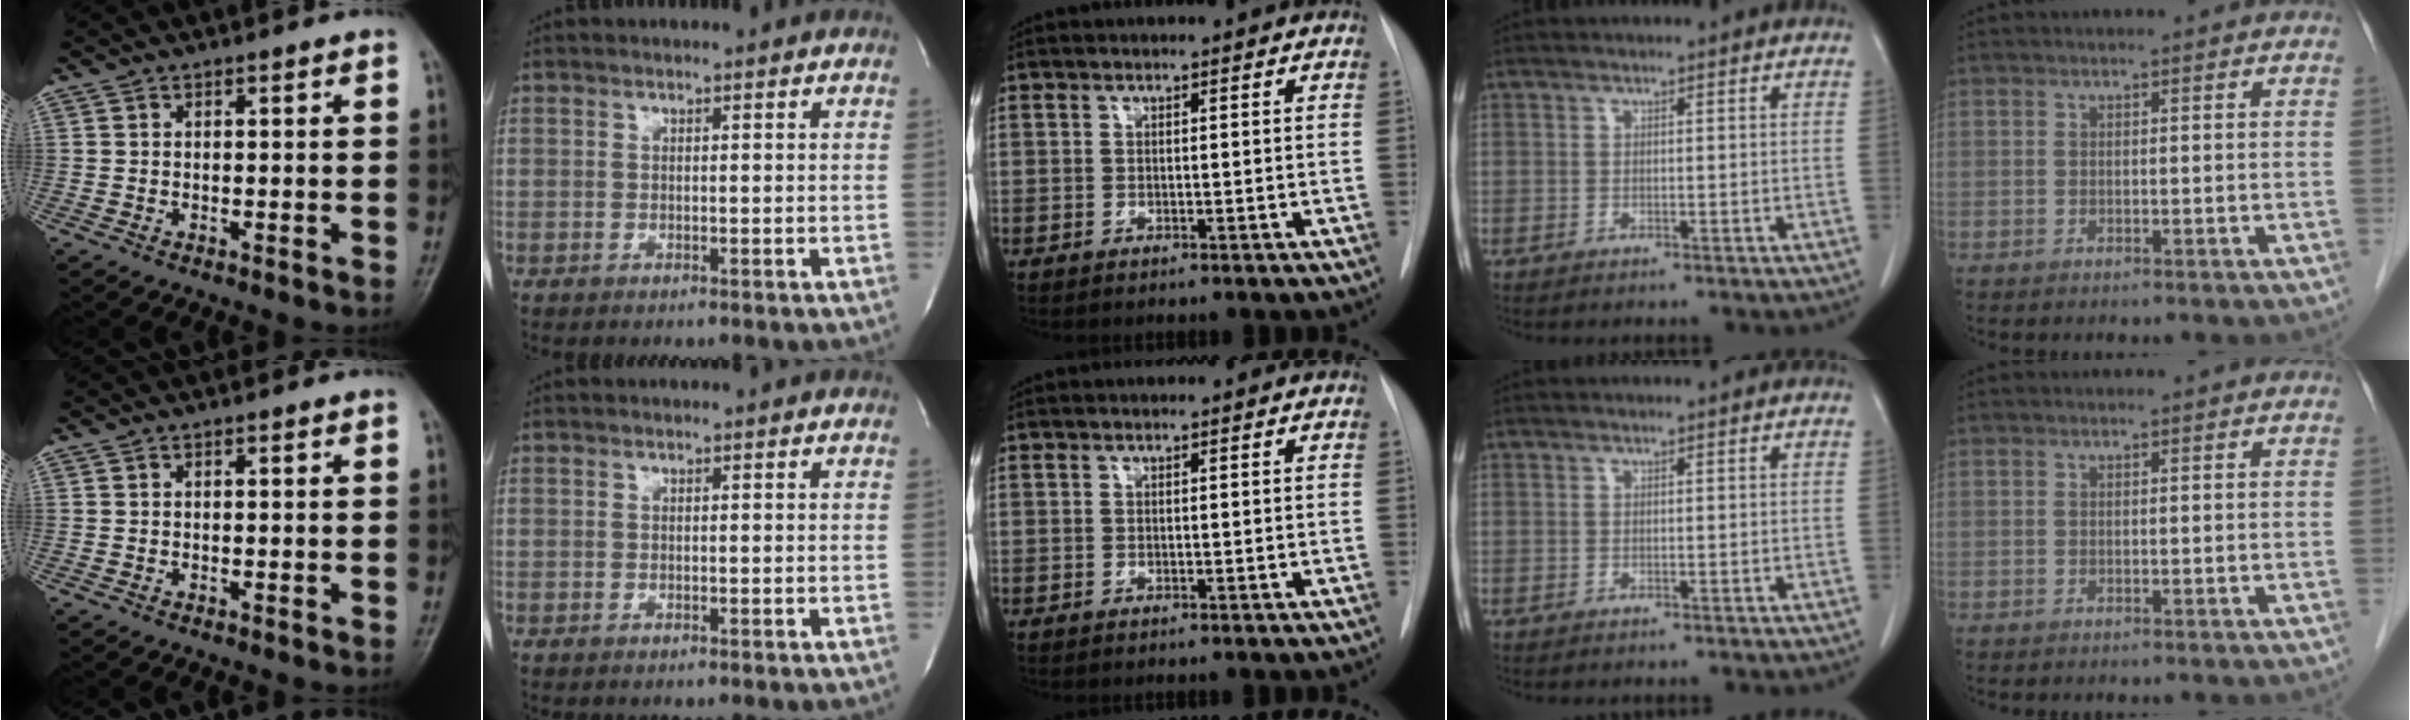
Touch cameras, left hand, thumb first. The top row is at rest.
{}